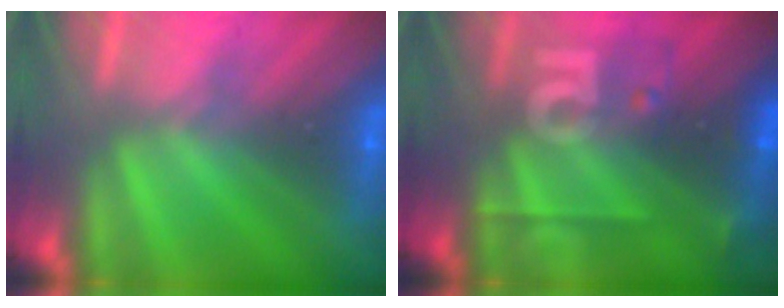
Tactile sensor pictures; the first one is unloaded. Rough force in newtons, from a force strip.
{"total": 2.4}